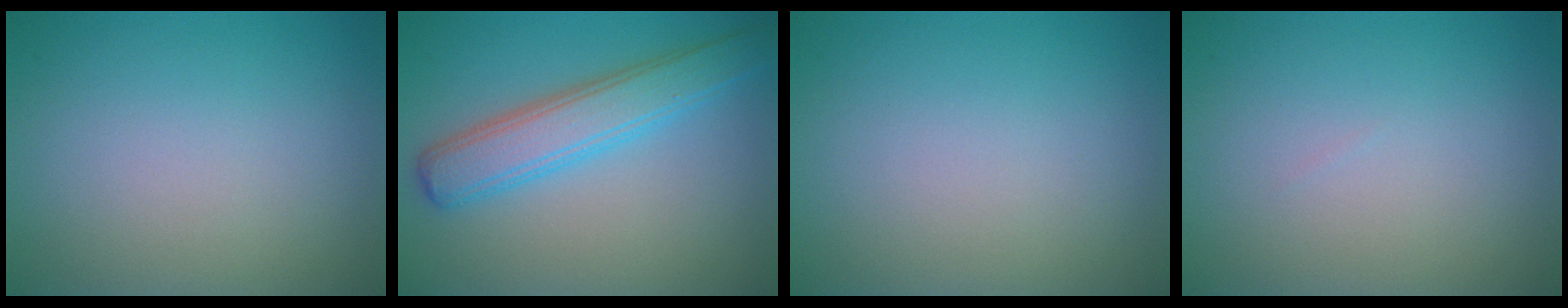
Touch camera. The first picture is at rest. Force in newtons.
{"total": 4.8, "press": 4.8, "slide": 0.3}
{"total": 0.0}
{"total": 0.0}